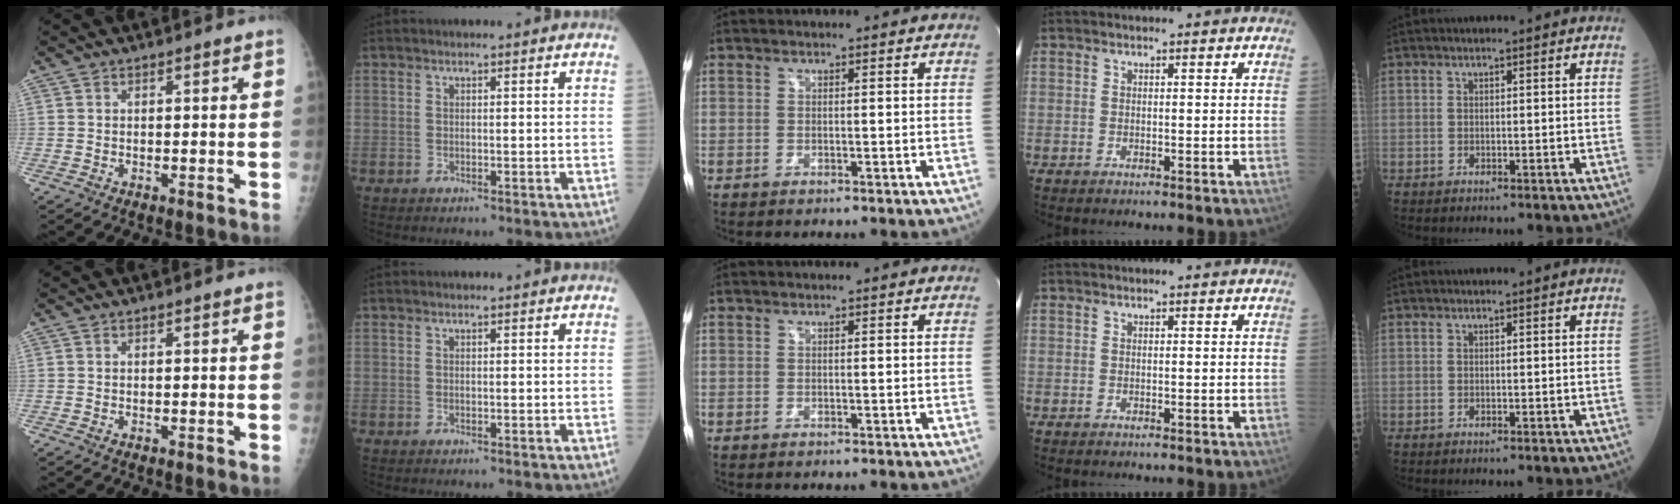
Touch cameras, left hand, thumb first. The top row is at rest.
{}